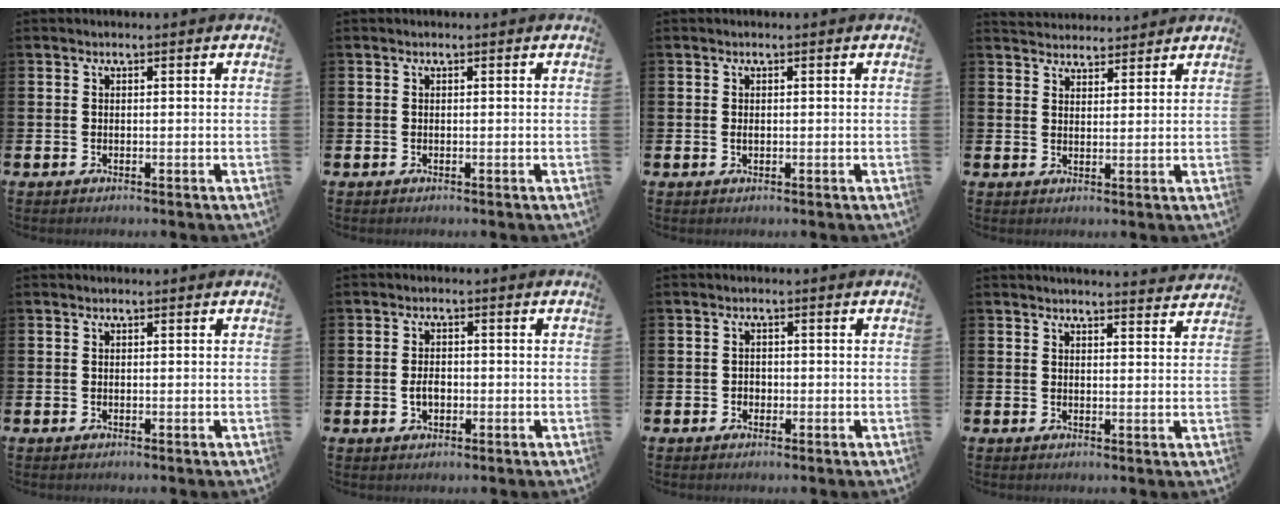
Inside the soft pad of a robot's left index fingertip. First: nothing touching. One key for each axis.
{"total": 0.0}
{"total": 0.6, "fx": 0.0, "fy": 0.3, "fz": 0.5, "tx": -0.011, "ty": 0.003, "tz": 0.000}
{"total": 3.5, "fx": 3.4, "fy": 0.8, "fz": -0.2, "tx": -0.002, "ty": -0.015, "tz": 0.064}
{"total": 0.0}
{"total": 2.3, "fx": -0.4, "fy": 1.5, "fz": 1.7, "tx": -0.018, "ty": -0.001, "tz": -0.011}
{"total": 1.2, "fx": -0.4, "fy": 1.1, "fz": 0.3, "tx": 0.007, "ty": -0.001, "tz": -0.013}
{"total": 2.8, "fx": 2.8, "fy": -0.1, "fz": 0.0, "tx": 0.008, "ty": -0.024, "tz": 0.048}